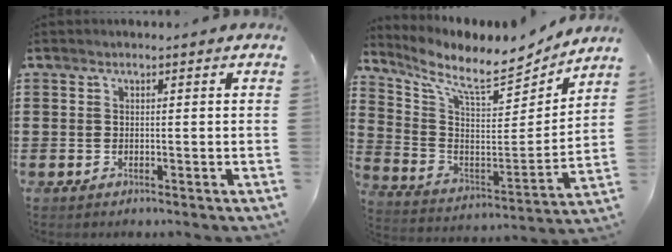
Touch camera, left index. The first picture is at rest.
{"total": 9.5, "force": [8.2, 1.6, 4.5], "torque": [-0.117, -0.059, 0.135]}